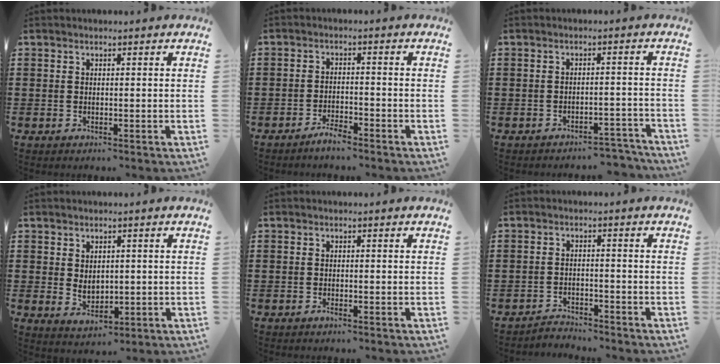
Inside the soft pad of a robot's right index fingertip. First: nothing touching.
{"total": 2.5, "force": [-2.4, 0.3, 0.8], "torque": [-0.018, 0.006, -0.047]}
{"total": 3.3, "force": [-3.2, 0.3, 0.7], "torque": [-0.015, 0.003, -0.066]}
{"total": 2.7, "force": [0.6, 2.0, 1.7], "torque": [-0.030, 0.004, 0.008]}
{"total": 0.7, "force": [-0.6, 0.0, 0.4], "torque": [-0.008, -0.003, -0.011]}
{"total": 2.6, "force": [-2.6, 0.3, -0.3], "torque": [-0.004, 0.002, -0.057]}